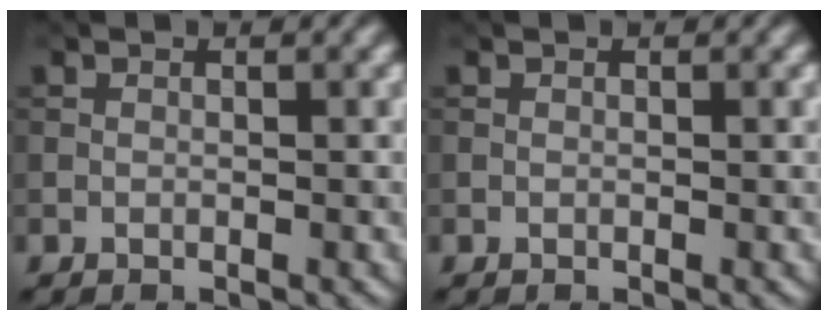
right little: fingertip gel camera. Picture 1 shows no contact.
{"total": 0.0}